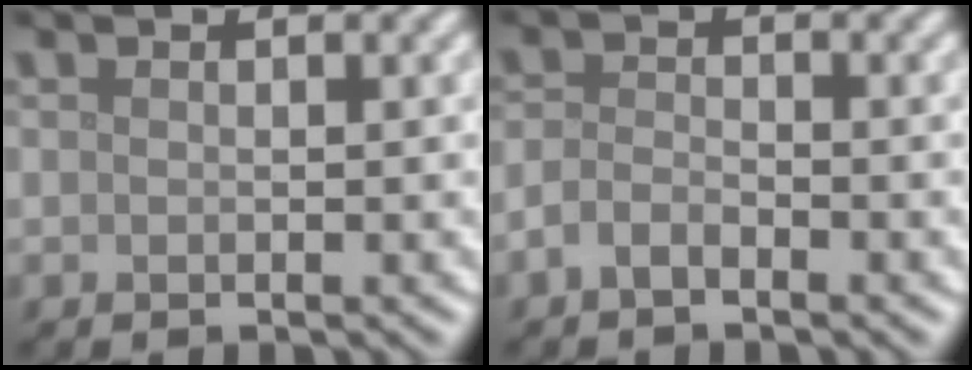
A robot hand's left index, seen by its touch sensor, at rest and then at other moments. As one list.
[{"total": 1.6, "force": [-1.1, 0.7, 1.0], "torque": [-0.023, 0.003, -0.027]}]